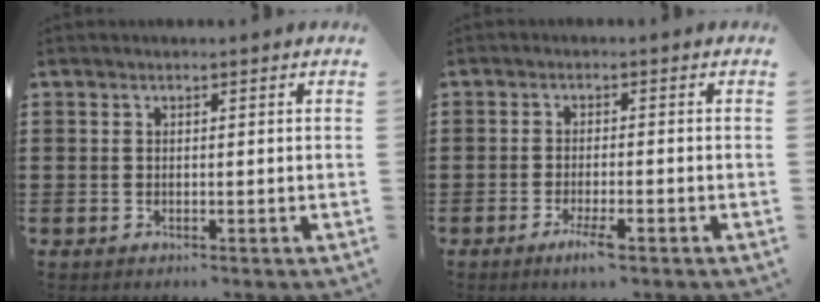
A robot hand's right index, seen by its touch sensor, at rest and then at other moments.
{"total": 3.2, "force": [-1.9, 0.1, 2.6], "torque": [-0.055, -0.011, -0.035]}